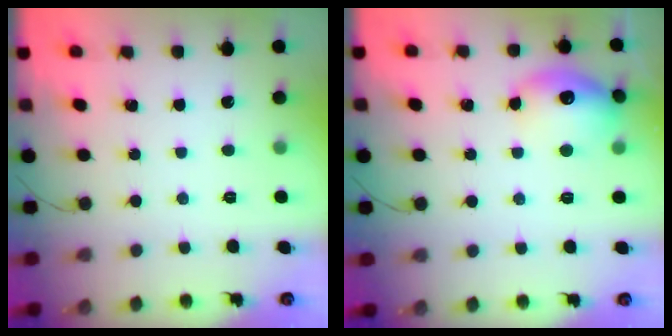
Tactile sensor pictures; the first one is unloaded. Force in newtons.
{"total": 14.4, "press": 14.4, "slide": 1.1}